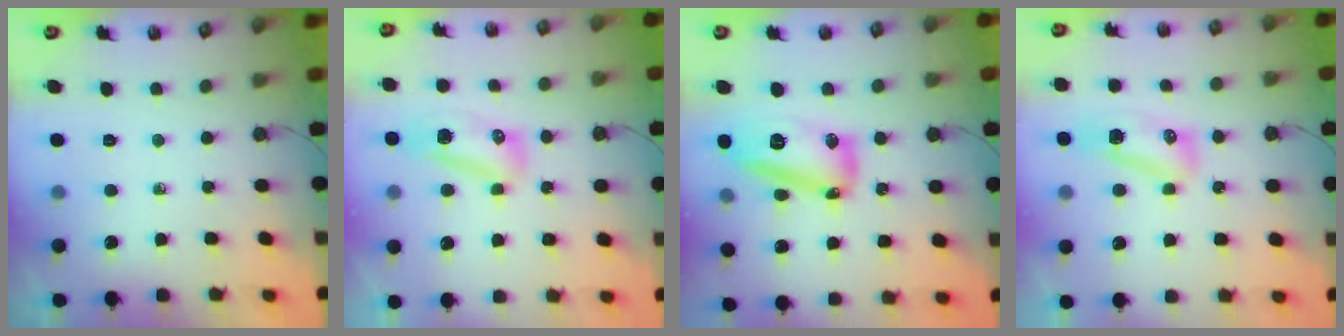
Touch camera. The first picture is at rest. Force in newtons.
{"total": 8.2, "press": 8.1, "slide": 1.3}
{"total": 22.0, "press": 19.3, "slide": 10.7}
{"total": 9.0, "press": 8.9, "slide": 1.8}